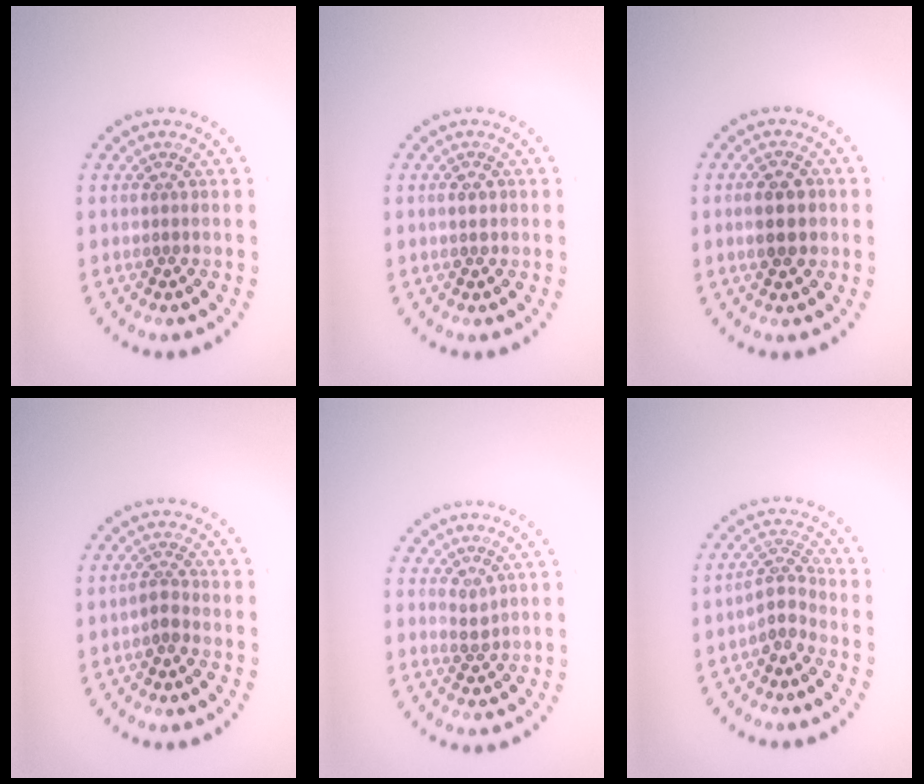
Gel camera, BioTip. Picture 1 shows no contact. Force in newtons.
{"total": 1.1, "press": 1.1, "slide": 0.1}
{"total": 3.7, "press": 3.7, "slide": 0.1}
{"total": 1.3, "press": 1.1, "slide": 0.8}
{"total": 0.9, "press": 0.8, "slide": 0.6}
{"total": 2.2, "press": 1.6, "slide": 1.5}